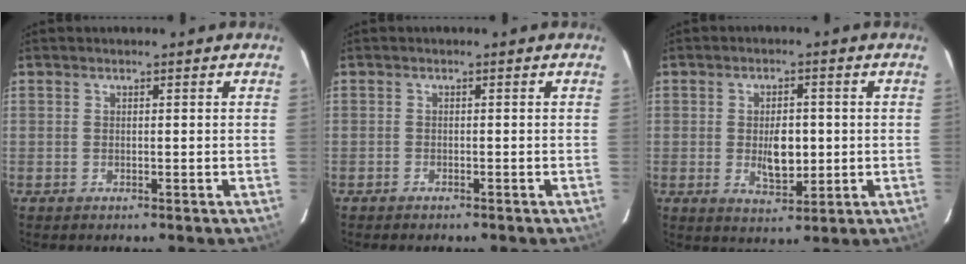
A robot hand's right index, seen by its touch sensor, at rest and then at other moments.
{"total": 1.2, "force": [-1.1, 0.5, 0.2], "torque": [-0.013, 0.000, -0.020]}
{"total": 6.7, "force": [-0.4, 3.4, 5.7], "torque": [-0.100, -0.004, 0.000]}